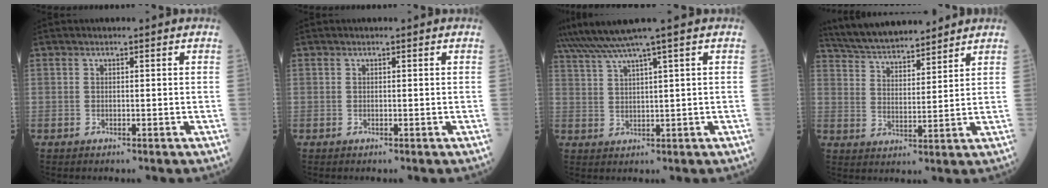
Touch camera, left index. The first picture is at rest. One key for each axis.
{"total": 0.0}
{"total": 5.7, "fx": 4.3, "fy": -1.9, "fz": 3.2, "tx": -0.068, "ty": 0.012, "tz": 0.085}
{"total": 13.6, "fx": 12.5, "fy": 2.4, "fz": 4.8, "tx": -0.088, "ty": 0.023, "tz": 0.213}